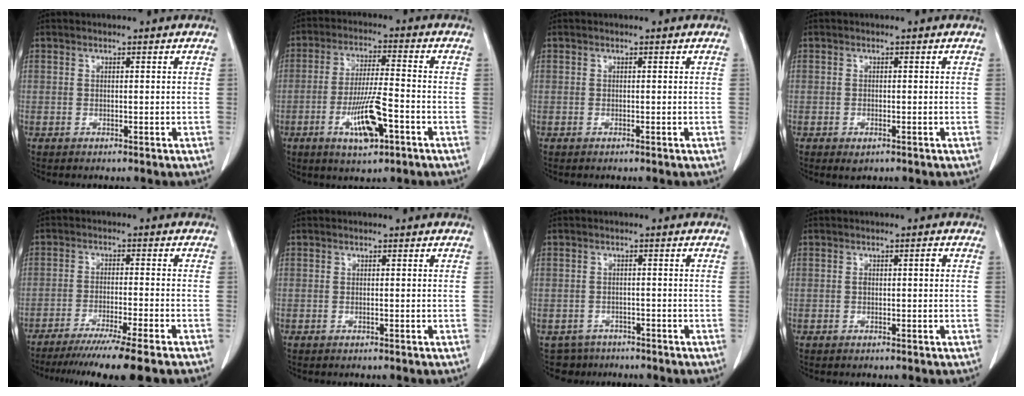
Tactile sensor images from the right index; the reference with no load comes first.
{"total": 9.0, "force": [-3.7, 1.5, 8.1], "torque": [-0.153, -0.006, -0.061]}
{"total": 0.0}
{"total": 1.5, "force": [-0.8, 0.7, 1.0], "torque": [-0.015, -0.001, -0.002]}
{"total": 12.9, "force": [-10.4, -1.1, 7.5], "torque": [-0.103, -0.040, -0.161]}
{"total": 0.0}
{"total": 3.9, "force": [-2.8, 2.7, -0.7], "torque": [0.013, 0.007, -0.042]}
{"total": 1.3, "force": [0.1, 0.4, 1.2], "torque": [-0.015, 0.004, 0.004]}